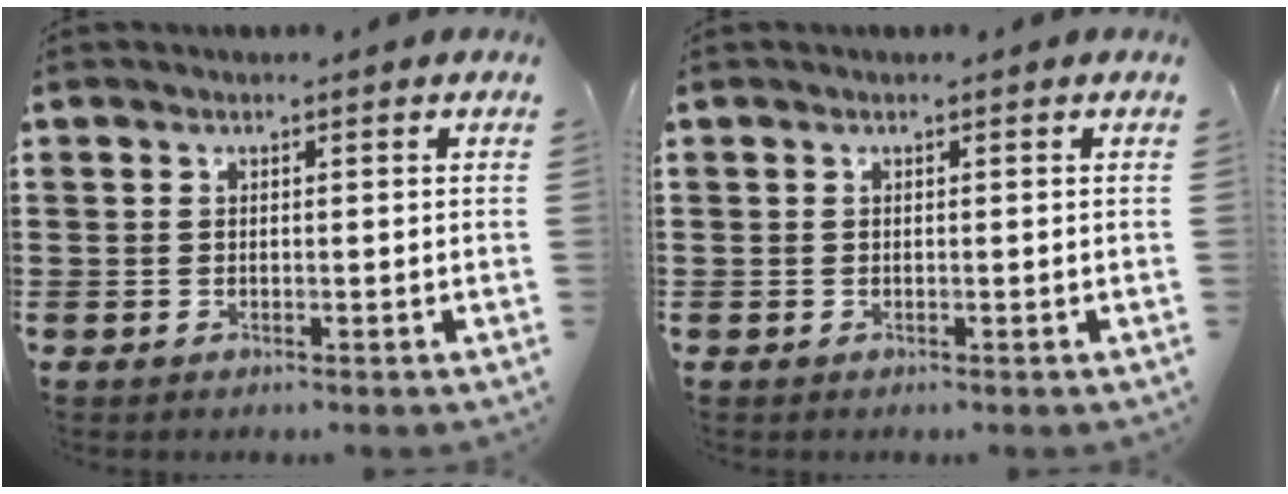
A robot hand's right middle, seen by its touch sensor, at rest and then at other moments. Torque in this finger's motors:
{"motor_torque": [-0.07, 0.07, 0.00, 0.00]}